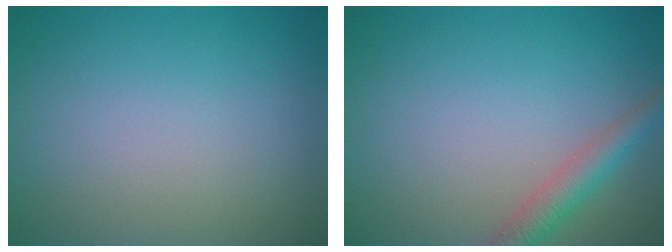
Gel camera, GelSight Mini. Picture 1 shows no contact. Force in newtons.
{"total": 2.7, "press": 2.7, "slide": 0.2}